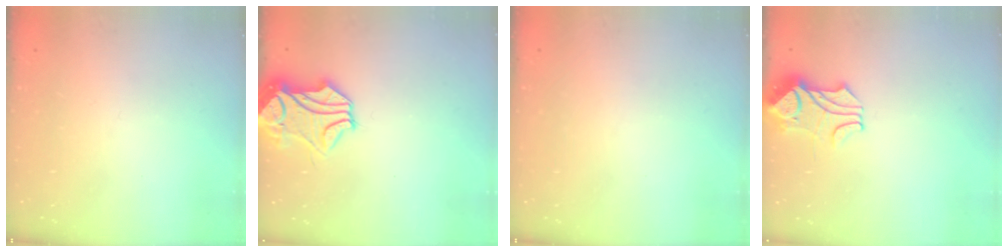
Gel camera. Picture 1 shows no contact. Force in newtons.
{"total": 2.1, "press": 1.4, "slide": 1.5}
{"total": 0.0}
{"total": 1.6, "press": 1.2, "slide": 1.0}